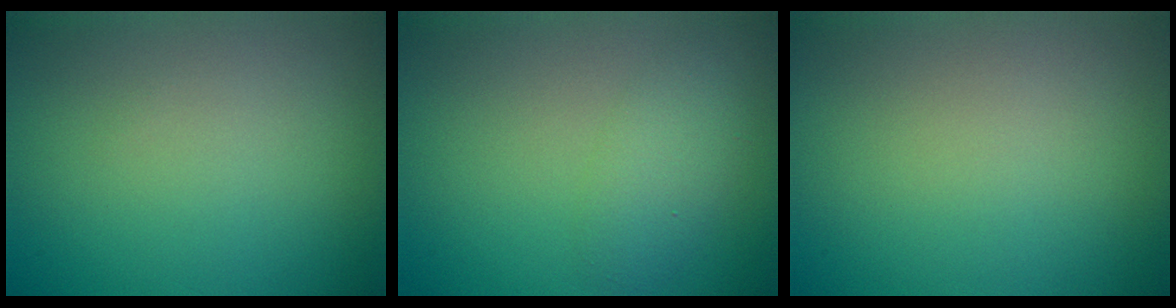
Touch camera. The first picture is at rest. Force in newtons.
{"total": 2.8, "press": 2.8, "slide": 0.2}
{"total": 0.0}